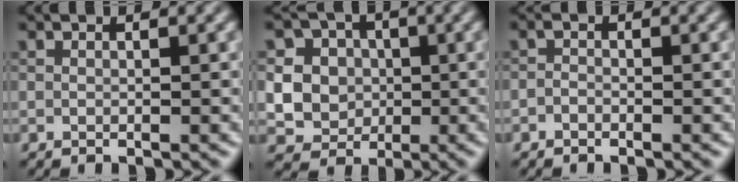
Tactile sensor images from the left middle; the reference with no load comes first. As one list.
[{"total": 7.9, "force": [1.2, 7.3, 2.7], "torque": [-0.063, 0.026, 0.018]}, {"total": 0.7, "force": [-0.5, 0.3, 0.3], "torque": [-0.006, -0.001, -0.012]}]